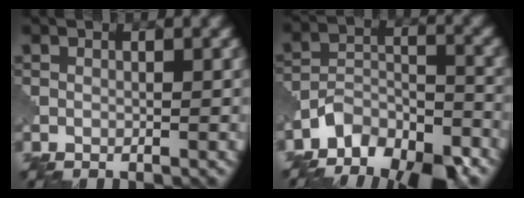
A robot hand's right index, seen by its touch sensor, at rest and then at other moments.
{"total": 10.1, "force": [-8.4, 4.2, 3.5], "torque": [-0.042, 0.006, -0.130]}